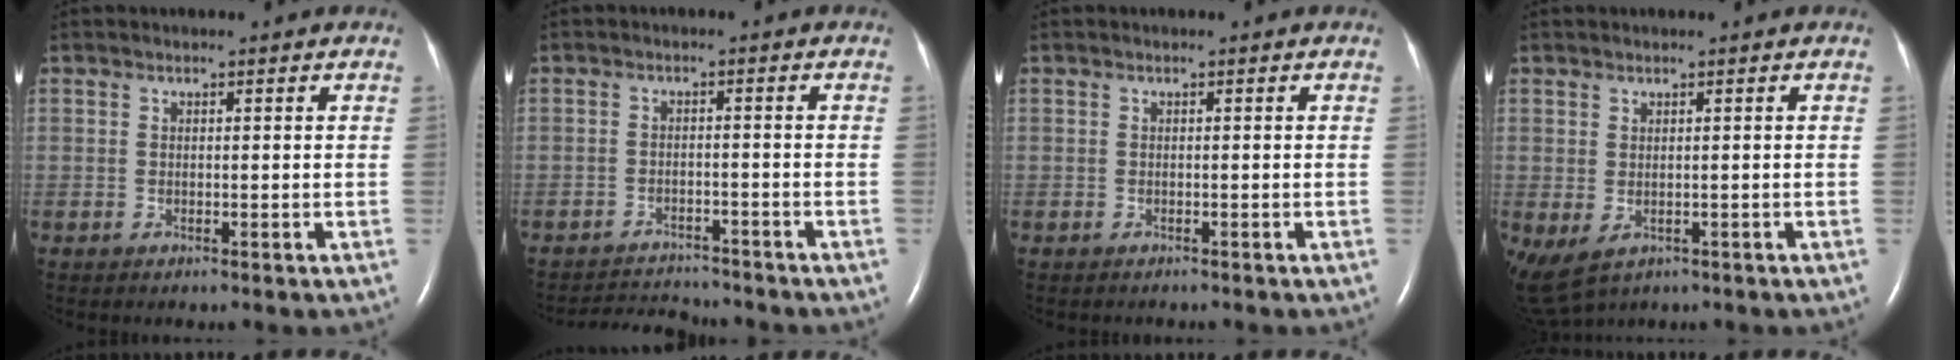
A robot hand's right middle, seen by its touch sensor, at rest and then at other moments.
{"total": 5.9, "force": [-5.9, 0.6, 0.2], "torque": [-0.009, 0.000, -0.093]}
{"total": 1.0, "force": [-0.9, 0.3, 0.3], "torque": [-0.012, -0.002, -0.010]}
{"total": 6.1, "force": [-2.3, 3.8, 4.1], "torque": [-0.080, -0.011, -0.027]}